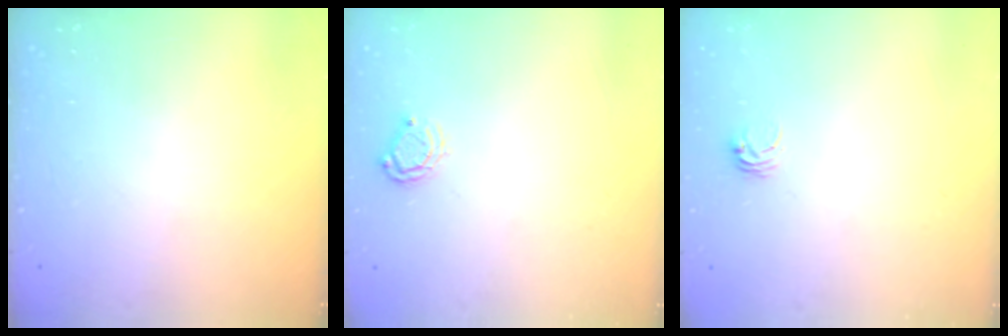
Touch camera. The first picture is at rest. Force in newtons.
{"total": 5.2, "press": 5.1, "slide": 0.5}
{"total": 3.4, "press": 3.4, "slide": 0.2}